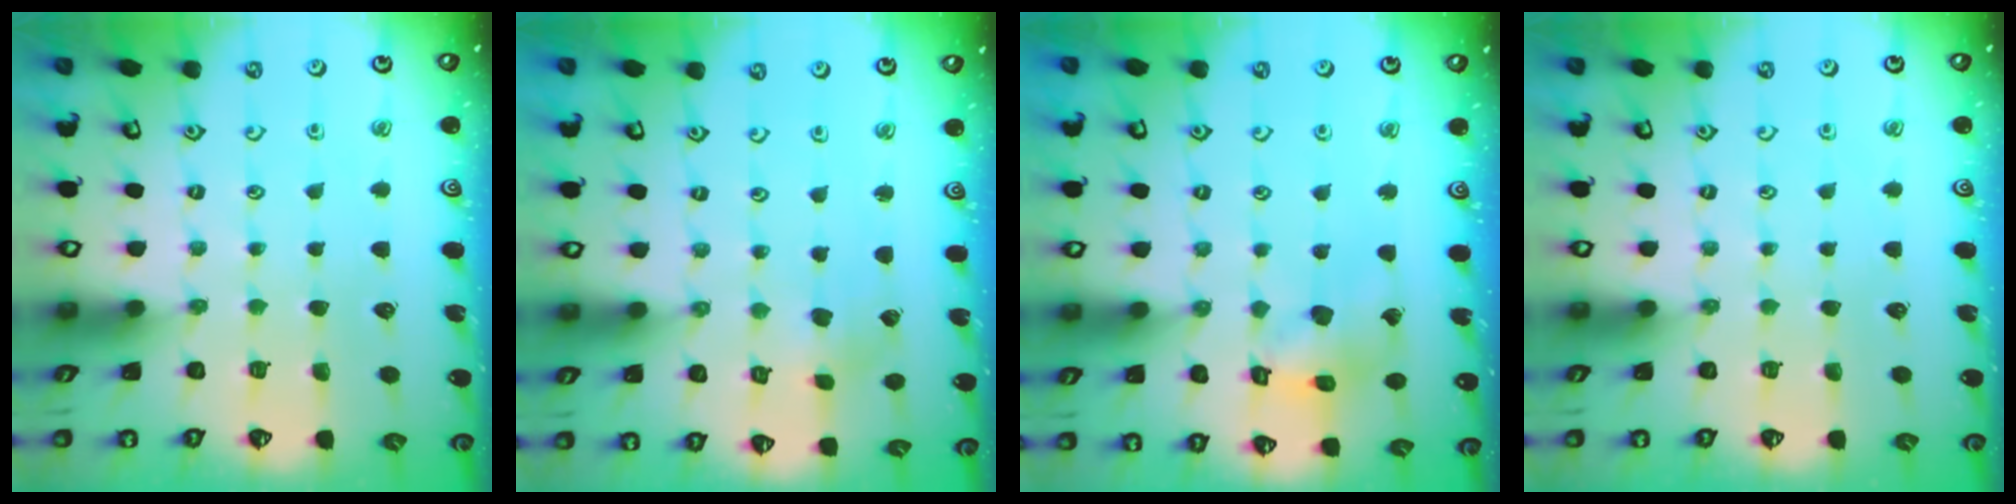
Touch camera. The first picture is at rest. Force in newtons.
{"total": 0.9, "press": 0.9, "slide": 0.2}
{"total": 10.0, "press": 9.9, "slide": 1.0}
{"total": 0.0}